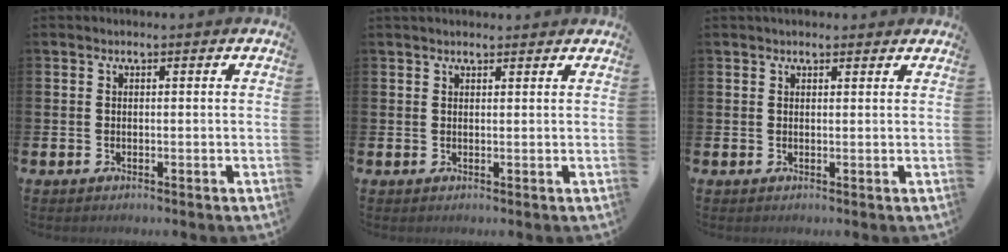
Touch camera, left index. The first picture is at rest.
{"total": 1.4, "force": [1.3, 0.4, 0.3], "torque": [0.003, -0.002, 0.021]}
{"total": 1.3, "force": [1.2, 0.5, 0.2], "torque": [0.006, 0.002, 0.019]}